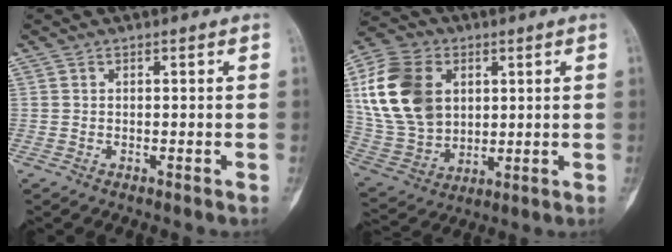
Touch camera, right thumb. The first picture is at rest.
{"total": 18.6, "force": [4.5, 13.6, 11.8], "torque": [-0.216, -0.002, 0.092]}